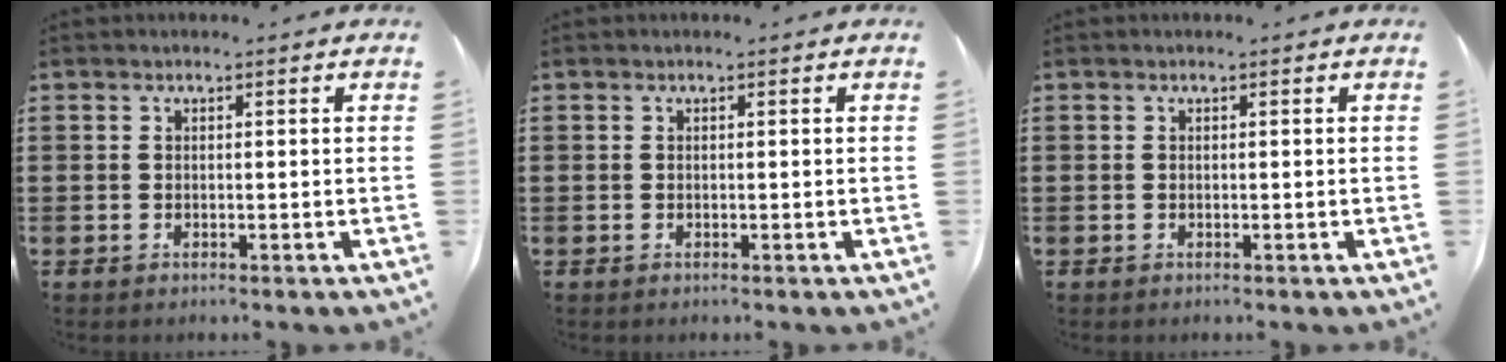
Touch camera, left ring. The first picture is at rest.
{"total": 0.0}
{"total": 0.0}